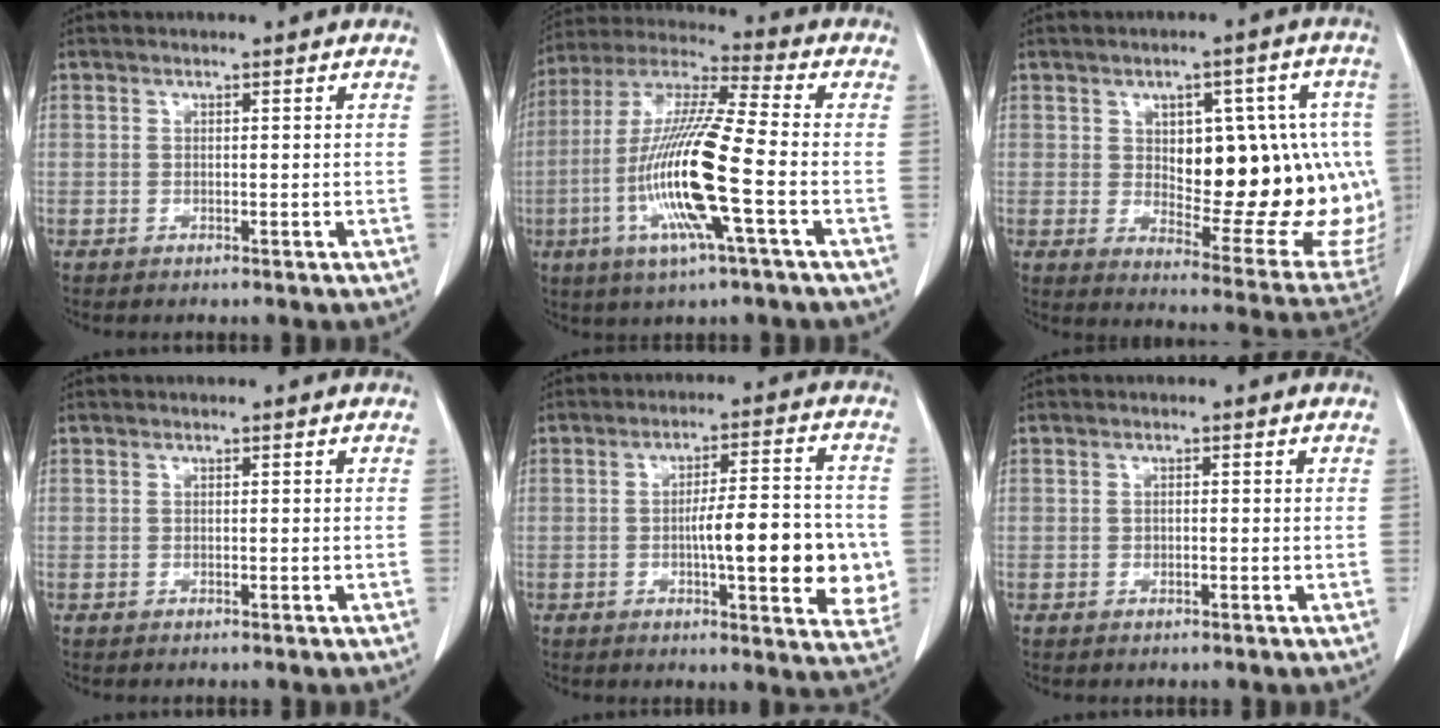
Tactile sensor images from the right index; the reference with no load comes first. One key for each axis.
{"total": 16.5, "fx": -4.2, "fy": 0.6, "fz": 16.0, "tx": -0.329, "ty": -0.011, "tz": -0.084}
{"total": 21.6, "fx": 0.7, "fy": 9.4, "fz": 19.4, "tx": -0.192, "ty": 0.019, "tz": 0.038}
{"total": 0.0}
{"total": 13.7, "fx": -1.9, "fy": 3.0, "fz": 13.2, "tx": -0.175, "ty": 0.009, "tz": -0.022}
{"total": 0.6, "fx": 0.0, "fy": 0.3, "fz": 0.5, "tx": -0.009, "ty": 0.001, "tz": 0.003}